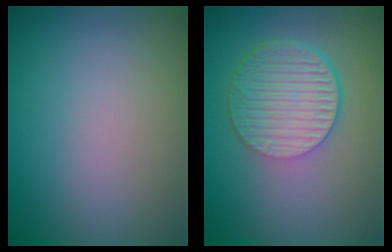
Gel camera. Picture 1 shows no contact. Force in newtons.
{"total": 6.1, "press": 4.1, "slide": 4.5}